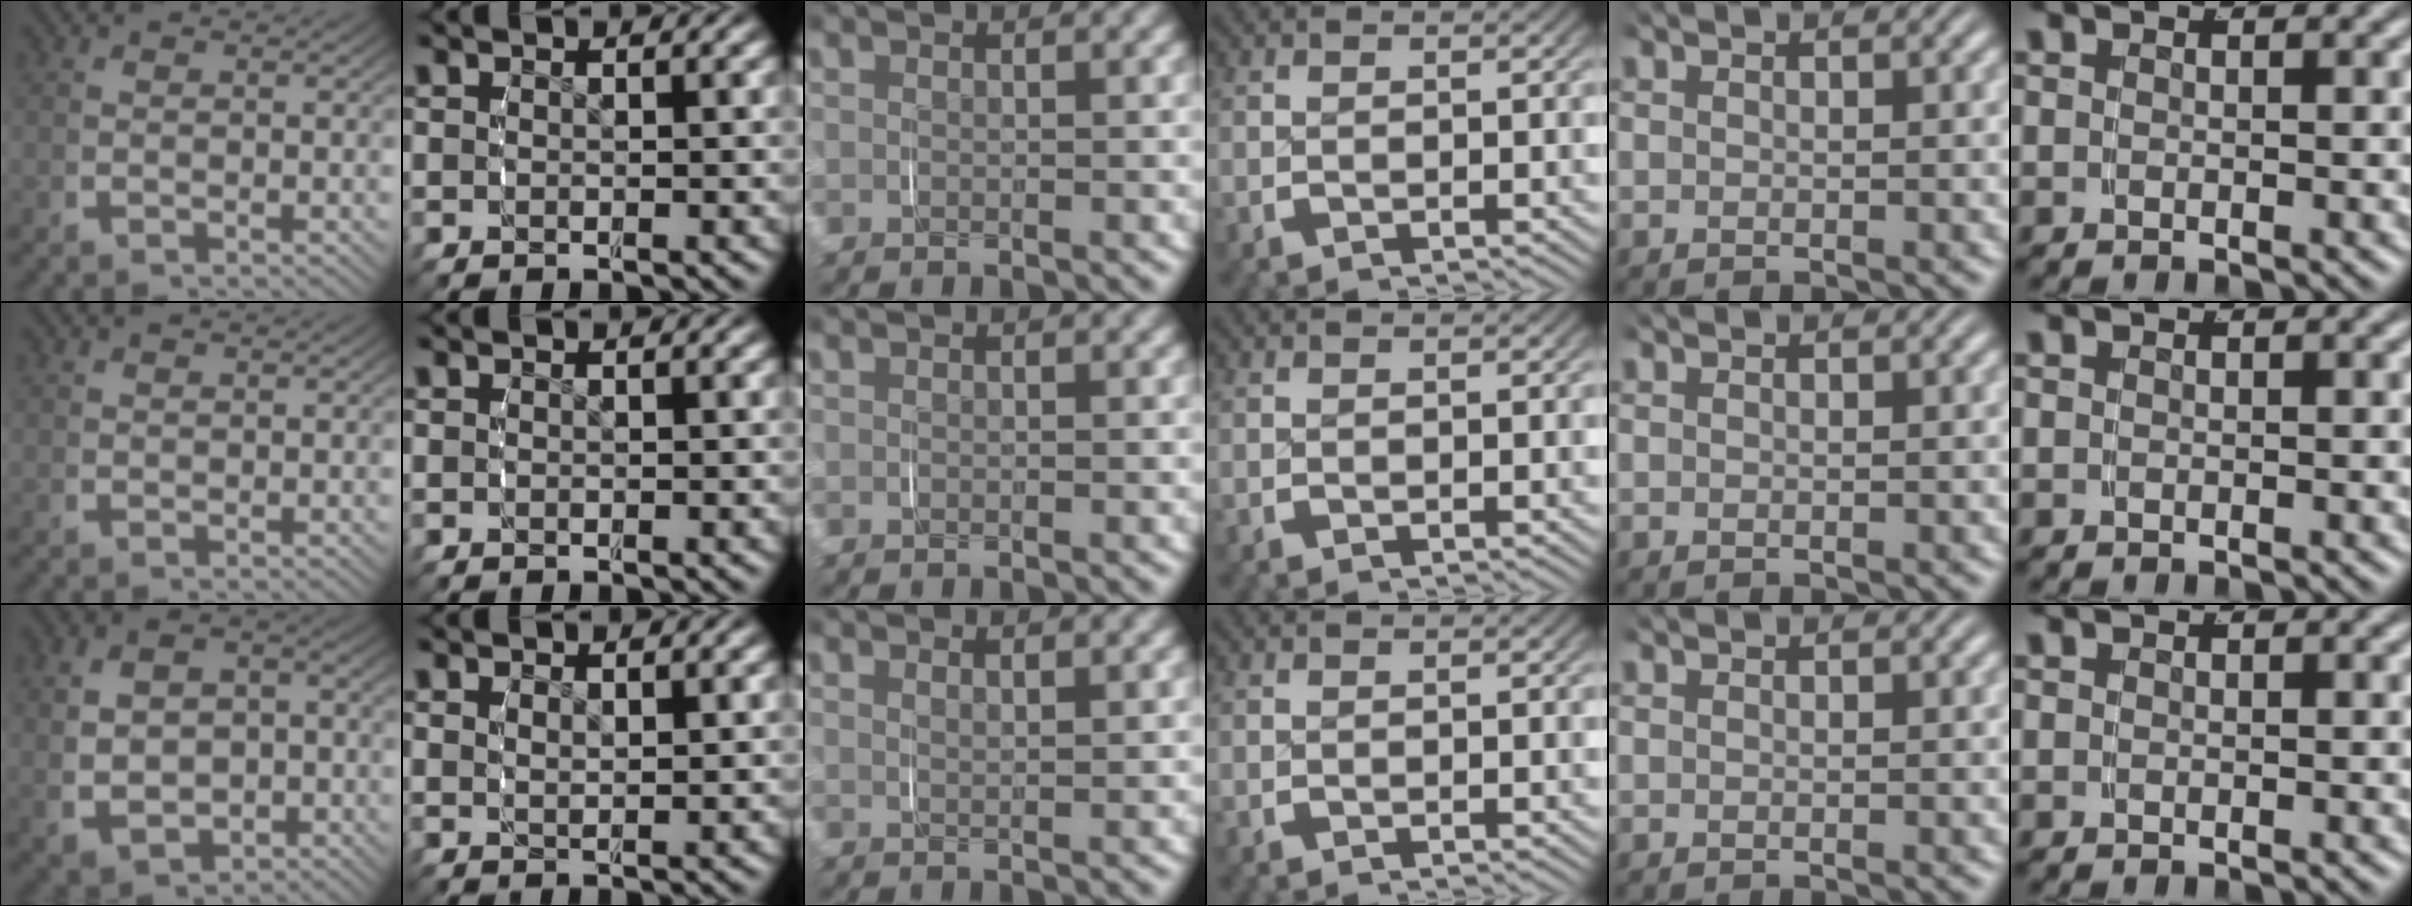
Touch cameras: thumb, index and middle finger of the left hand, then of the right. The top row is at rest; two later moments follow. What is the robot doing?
{"motion": "grasp_and_lifting", "object": "scarf"}